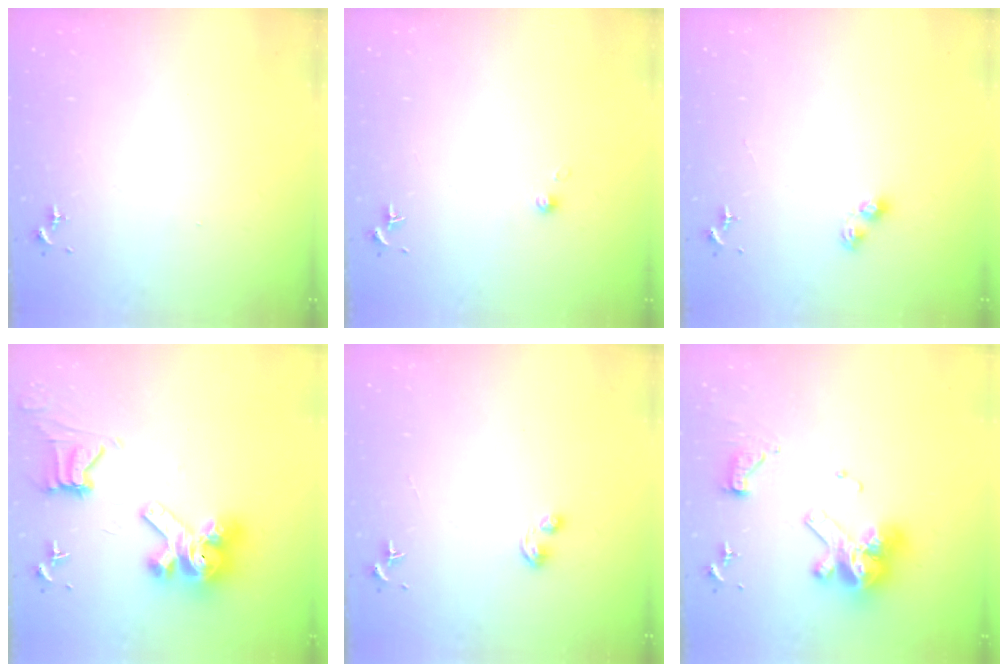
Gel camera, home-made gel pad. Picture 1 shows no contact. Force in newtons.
{"total": 2.0, "press": 1.9, "slide": 0.2}
{"total": 4.3, "press": 4.3, "slide": 0.5}
{"total": 13.5, "press": 13.4, "slide": 1.7}
{"total": 2.9, "press": 2.9, "slide": 0.5}
{"total": 15.2, "press": 15.1, "slide": 1.7}